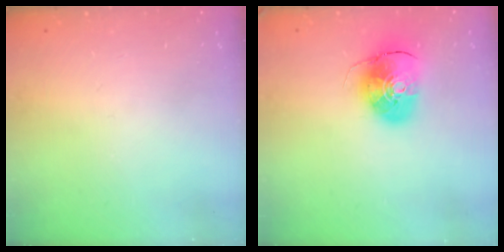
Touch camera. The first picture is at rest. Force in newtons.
{"total": 9.8, "press": 9.7, "slide": 1.4}